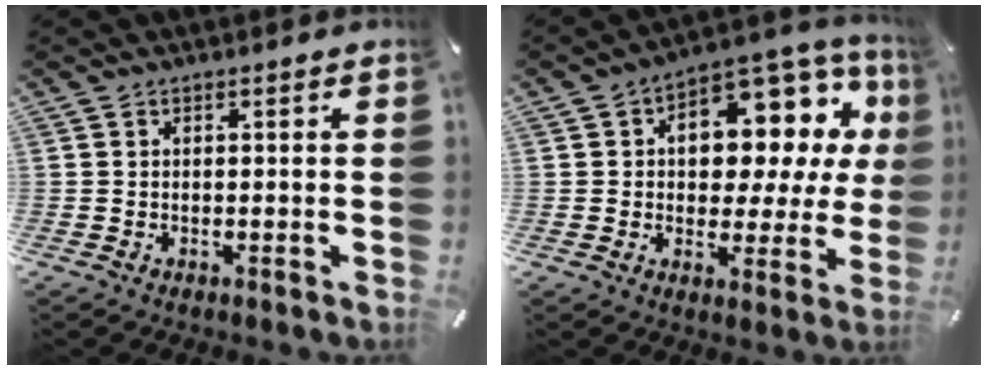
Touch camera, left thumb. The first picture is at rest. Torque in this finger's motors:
{"motor_torque": [1.32, 1.32, 0.74, -0.59, 0.22]}